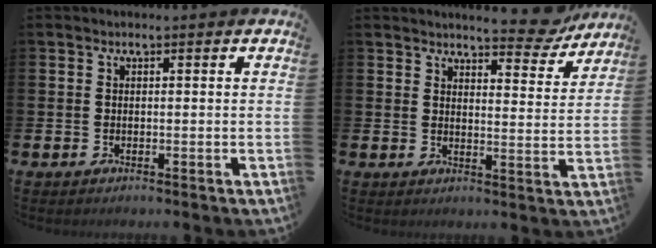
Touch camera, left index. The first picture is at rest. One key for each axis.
{"total": 5.9, "fx": 5.6, "fy": 1.2, "fz": 1.5, "tx": -0.015, "ty": -0.035, "tz": 0.096}